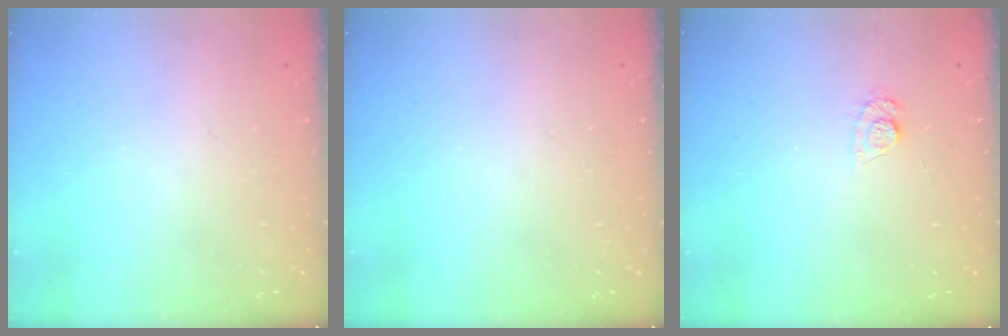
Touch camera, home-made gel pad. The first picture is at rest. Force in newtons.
{"total": 0.0}
{"total": 6.9, "press": 6.8, "slide": 0.8}